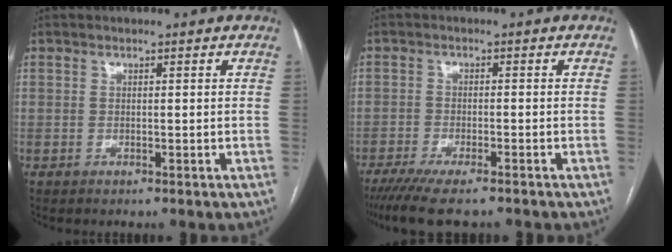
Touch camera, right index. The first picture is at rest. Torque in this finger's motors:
{"motor_torque": [0.99, -1.10, 0.43, 0.13]}